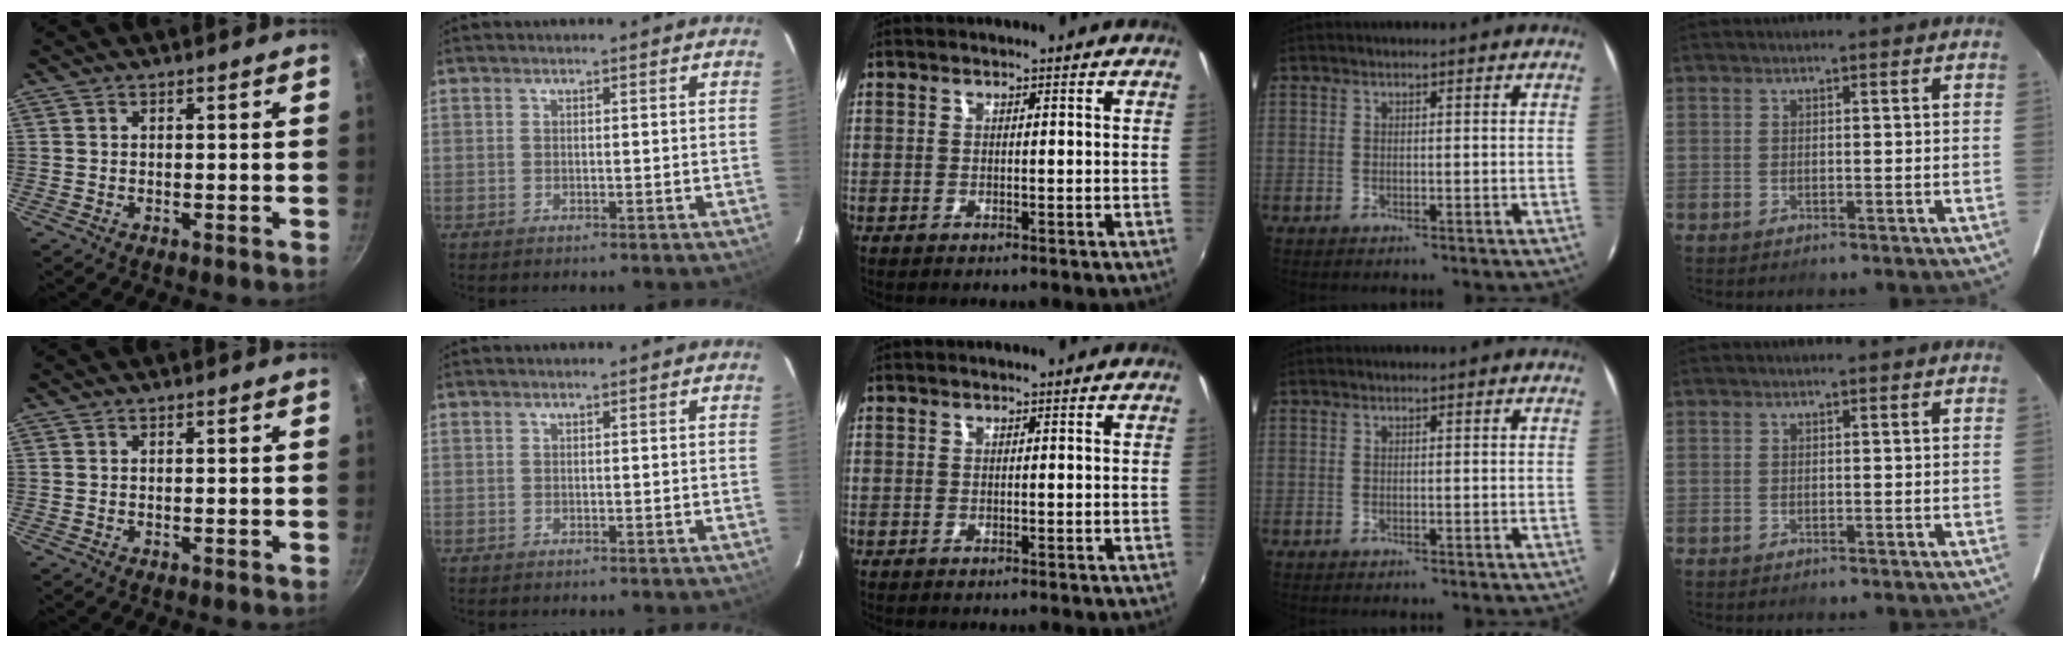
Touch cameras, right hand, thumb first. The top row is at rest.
{}